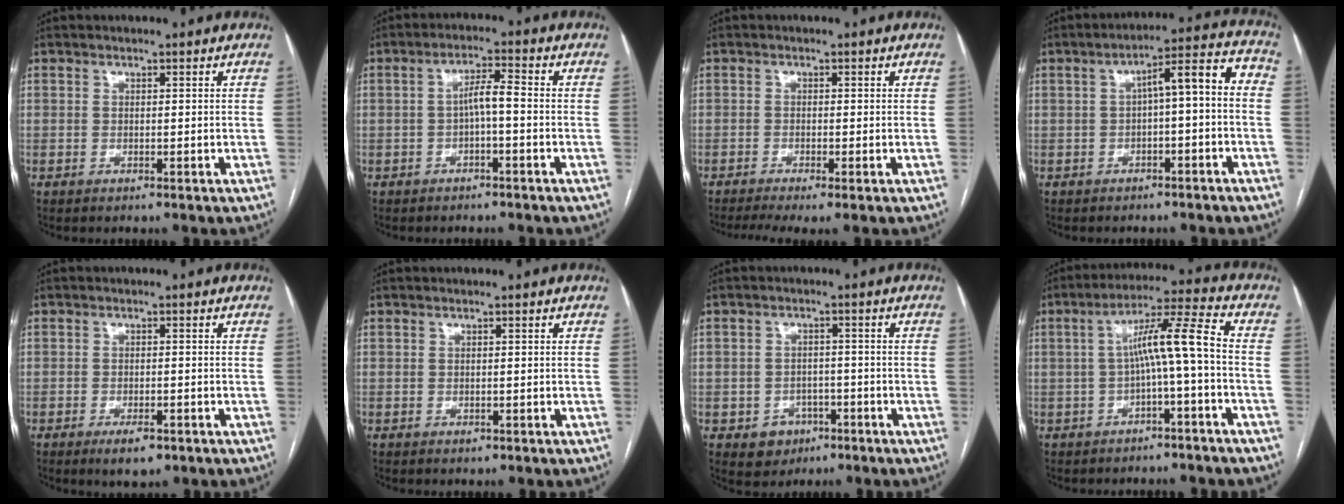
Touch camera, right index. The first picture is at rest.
{"total": 3.7, "force": [-0.7, 0.4, 3.6], "torque": [-0.061, 0.014, -0.010]}
{"total": 4.7, "force": [-3.2, 0.5, 3.4], "torque": [-0.057, -0.009, -0.053]}
{"total": 8.0, "force": [-0.7, 1.6, 7.8], "torque": [-0.107, 0.044, -0.010]}
{"total": 3.7, "force": [-2.2, 1.3, 2.6], "torque": [-0.044, -0.002, -0.029]}
{"total": 0.5, "force": [-0.3, 0.4, 0.2], "torque": [-0.003, 0.002, -0.002]}
{"total": 4.8, "force": [-2.1, 4.2, 1.1], "torque": [-0.009, 0.011, -0.020]}
{"total": 8.4, "force": [-1.3, -0.4, 8.3], "torque": [-0.137, 0.034, -0.018]}